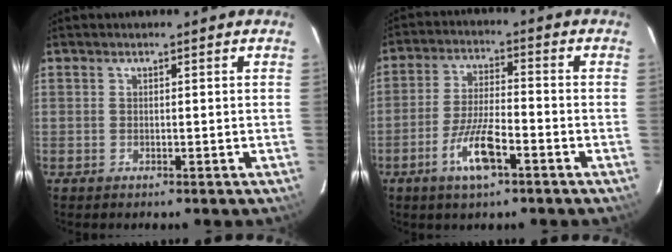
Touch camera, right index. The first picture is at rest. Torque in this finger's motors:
{"motor_torque": [1.17, -0.57, 0.27, 0.07]}